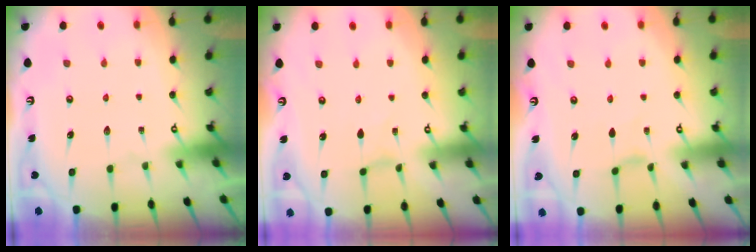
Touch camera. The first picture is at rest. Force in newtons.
{"total": 0.0}
{"total": 0.0}